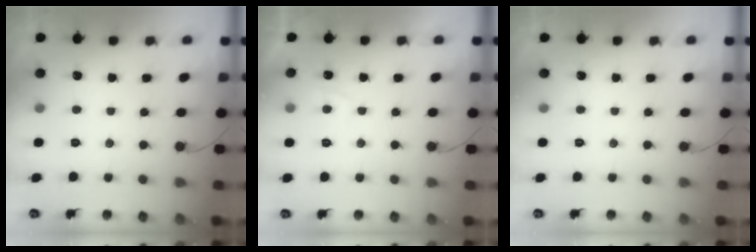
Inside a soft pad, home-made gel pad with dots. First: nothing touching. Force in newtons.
{"total": 1.8, "press": 1.6, "slide": 0.7}
{"total": 0.0}